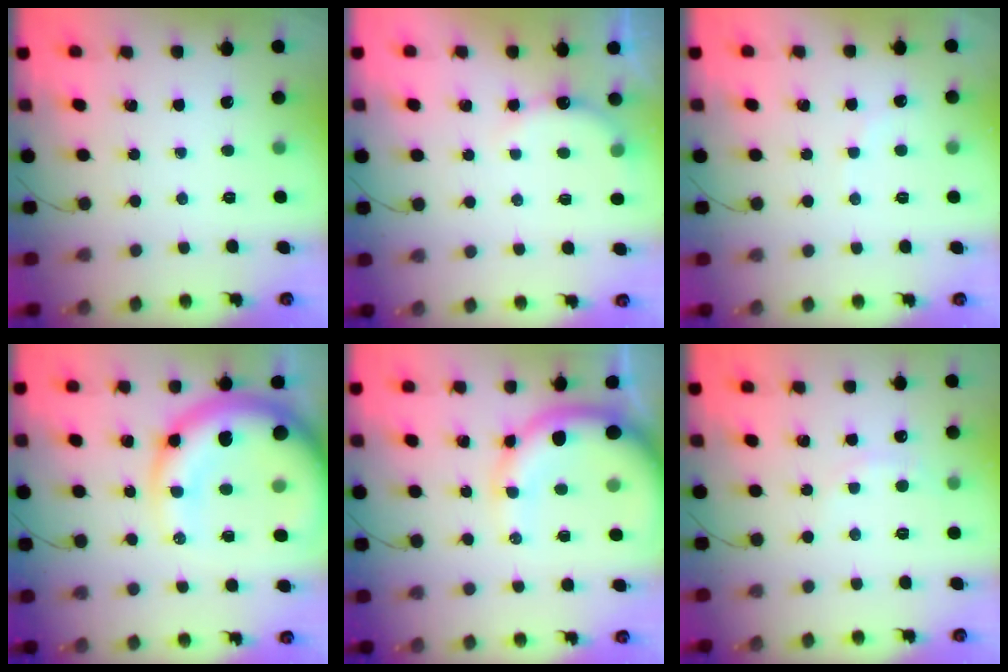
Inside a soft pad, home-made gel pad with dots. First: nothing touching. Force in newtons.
{"total": 6.2, "press": 6.1, "slide": 1.2}
{"total": 3.7, "press": 3.7, "slide": 0.5}
{"total": 20.6, "press": 20.1, "slide": 4.5}
{"total": 13.3, "press": 13.0, "slide": 2.7}
{"total": 3.6, "press": 3.4, "slide": 1.2}